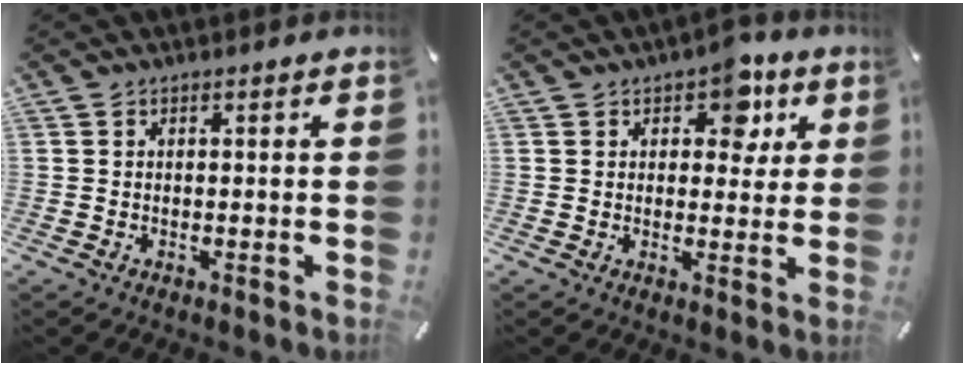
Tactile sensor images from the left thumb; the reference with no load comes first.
{"total": 8.0, "force": [4.0, 5.3, 4.5], "torque": [-0.041, -0.015, 0.062]}